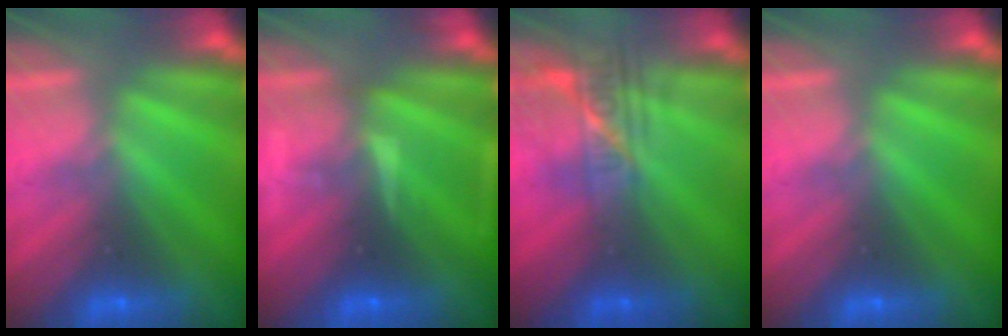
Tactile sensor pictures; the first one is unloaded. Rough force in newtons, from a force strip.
{"total": 8.6}
{"total": 2.3}
{"total": 0.0}